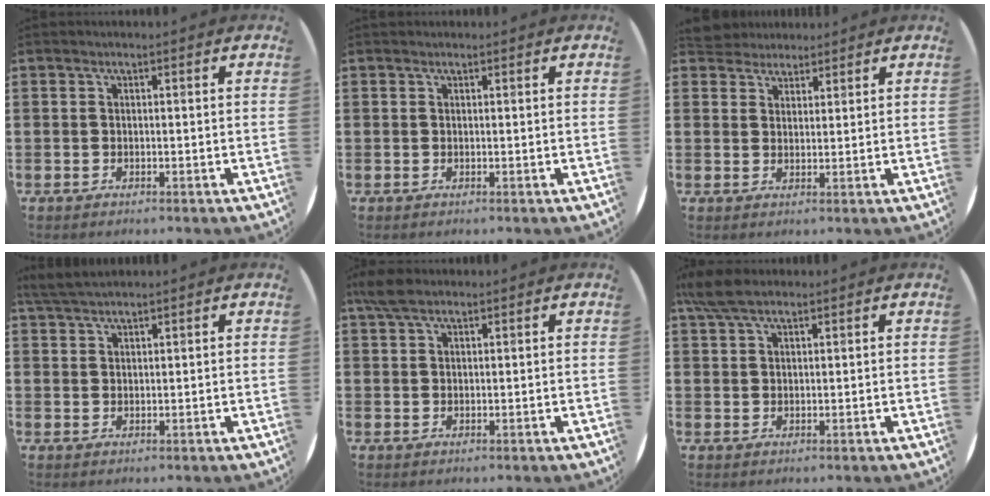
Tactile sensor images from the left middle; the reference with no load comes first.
{"total": 0.0}
{"total": 3.3, "force": [3.0, 1.2, -0.4], "torque": [-0.001, -0.001, 0.059]}
{"total": 3.1, "force": [2.8, 0.4, 1.1], "torque": [-0.028, 0.000, 0.054]}
{"total": 3.2, "force": [2.4, 1.2, 1.8], "torque": [-0.040, 0.006, 0.046]}
{"total": 4.6, "force": [3.5, 1.5, 2.6], "torque": [-0.059, 0.004, 0.066]}